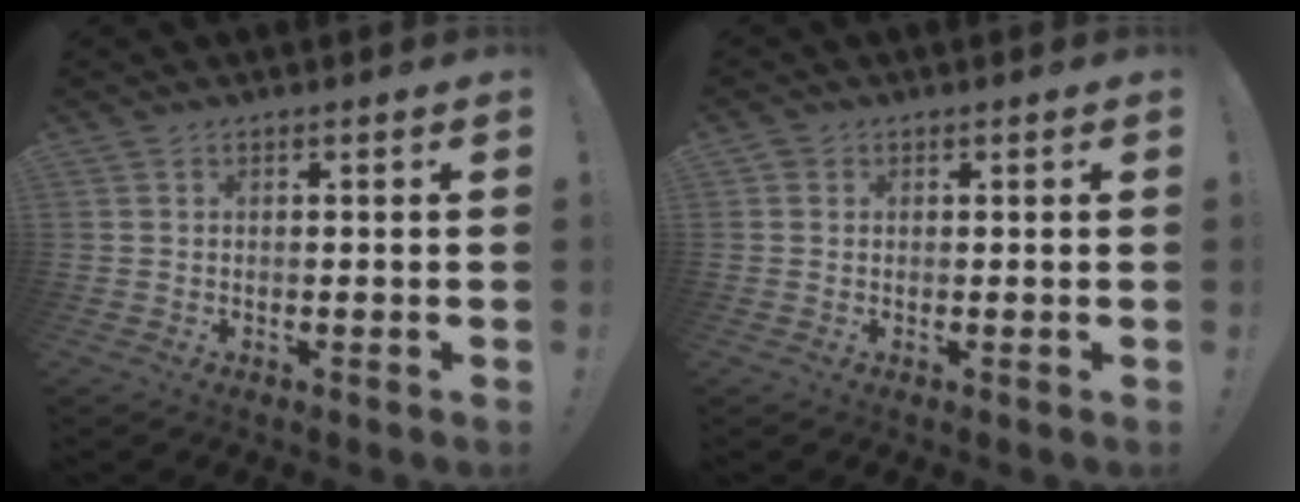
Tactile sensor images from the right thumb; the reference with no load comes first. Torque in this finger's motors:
{"motor_torque": [0.04, 0.21, 0.17, -0.39, 0.00]}